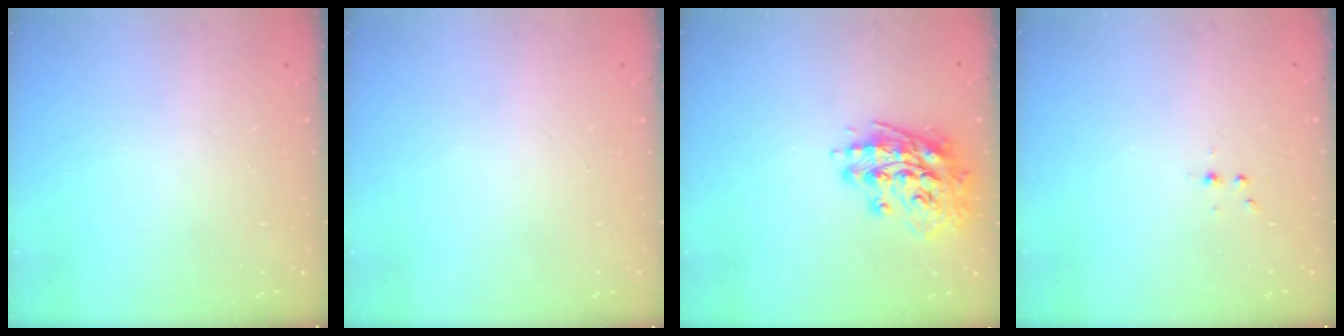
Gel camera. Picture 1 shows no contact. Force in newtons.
{"total": 0.0}
{"total": 14.8, "press": 14.6, "slide": 2.5}
{"total": 3.0, "press": 2.6, "slide": 1.5}